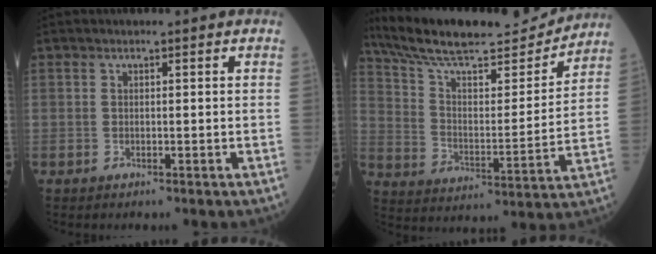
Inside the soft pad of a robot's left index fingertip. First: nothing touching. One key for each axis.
{"total": 19.9, "fx": 18.4, "fy": 3.1, "fz": 6.9, "tx": -0.121, "ty": 0.000, "tz": 0.288}